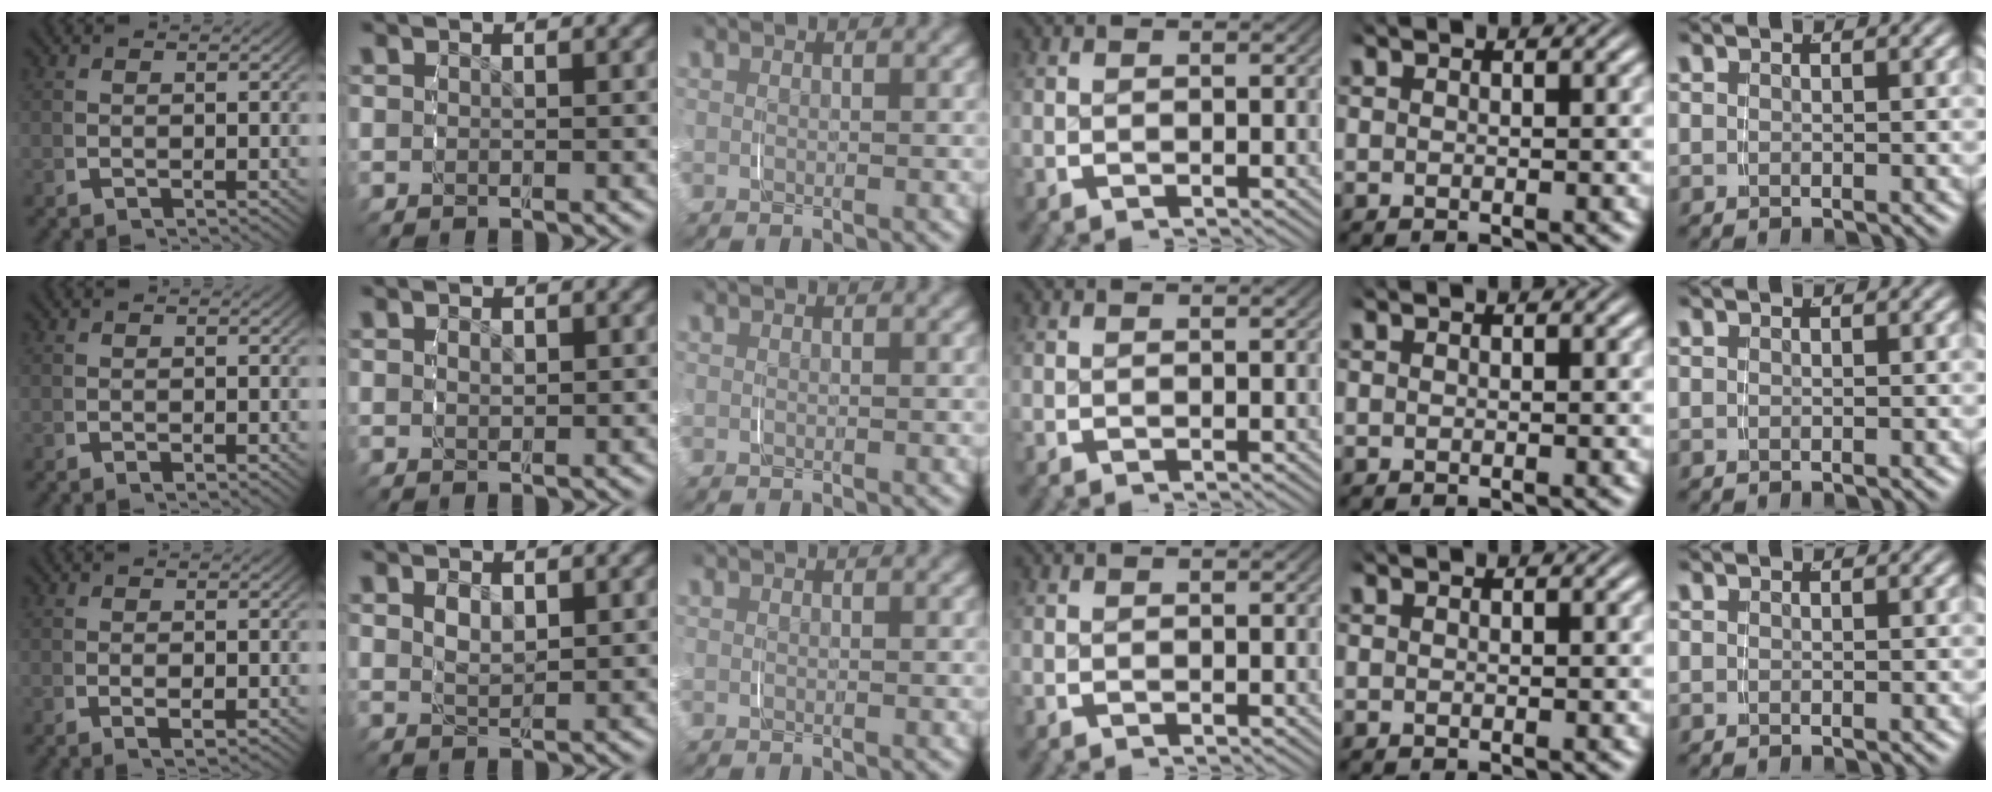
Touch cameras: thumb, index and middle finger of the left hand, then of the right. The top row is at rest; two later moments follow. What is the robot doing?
{"motion": "grasp_and_lifting", "object": "pen bag"}